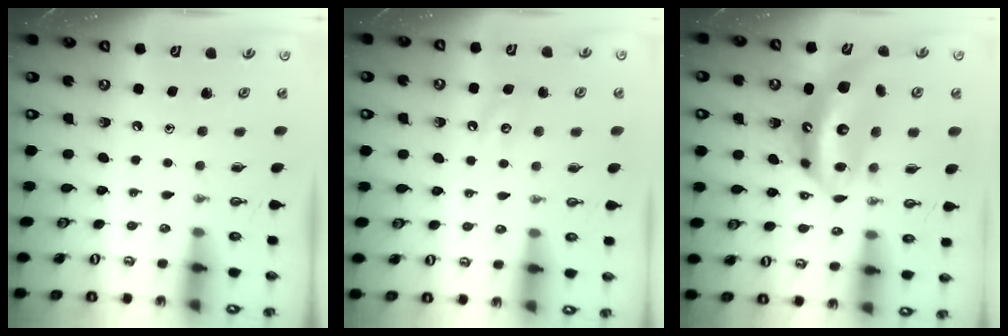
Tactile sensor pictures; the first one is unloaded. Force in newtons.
{"total": 3.4, "press": 3.3, "slide": 0.4}
{"total": 16.1, "press": 16.1, "slide": 1.4}